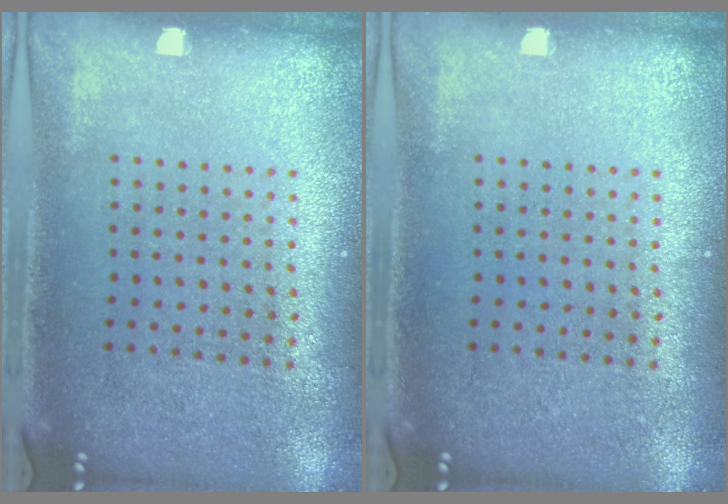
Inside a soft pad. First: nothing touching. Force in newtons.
{"total": 0.0}